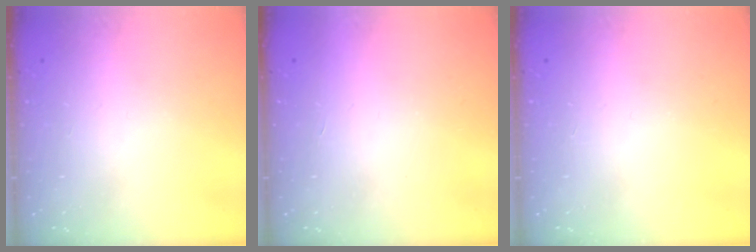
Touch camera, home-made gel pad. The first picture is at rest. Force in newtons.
{"total": 1.6, "press": 1.6, "slide": 0.1}
{"total": 0.0}